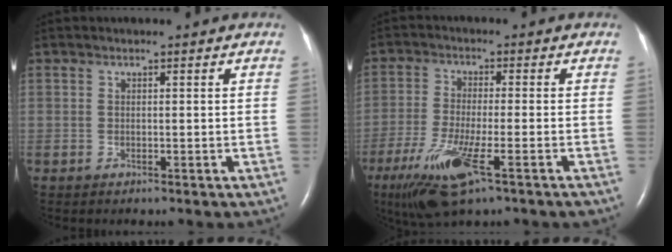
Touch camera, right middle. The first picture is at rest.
{"total": 11.0, "force": [-5.9, 1.4, 9.2], "torque": [-0.186, -0.031, -0.104]}